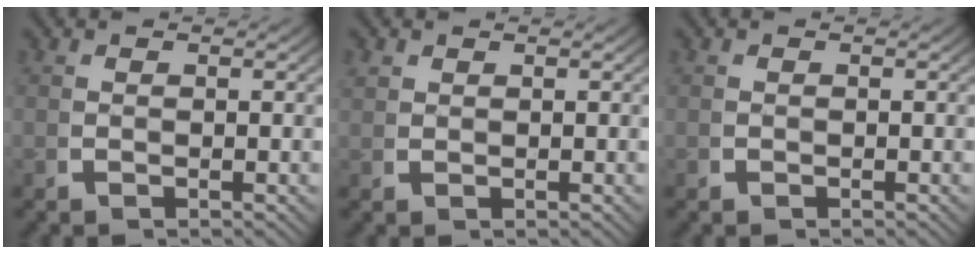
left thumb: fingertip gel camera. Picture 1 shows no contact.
{"total": 1.0, "force": [0.9, 0.5, 0.2], "torque": [-0.005, 0.000, 0.022]}
{"total": 0.0}